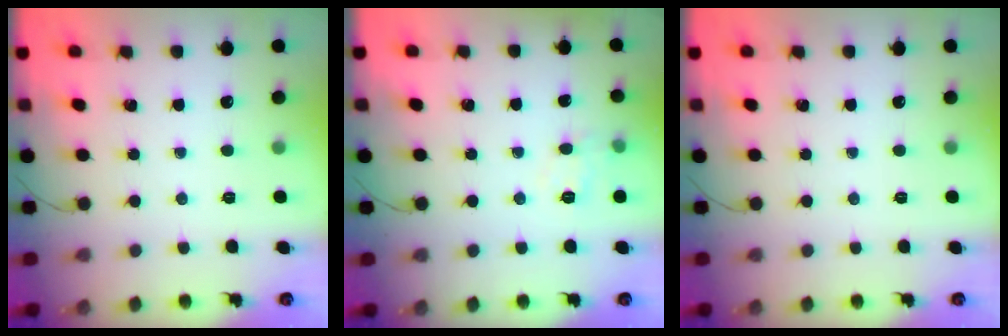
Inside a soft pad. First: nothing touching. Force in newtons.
{"total": 7.6, "press": 7.5, "slide": 1.3}
{"total": 0.0}